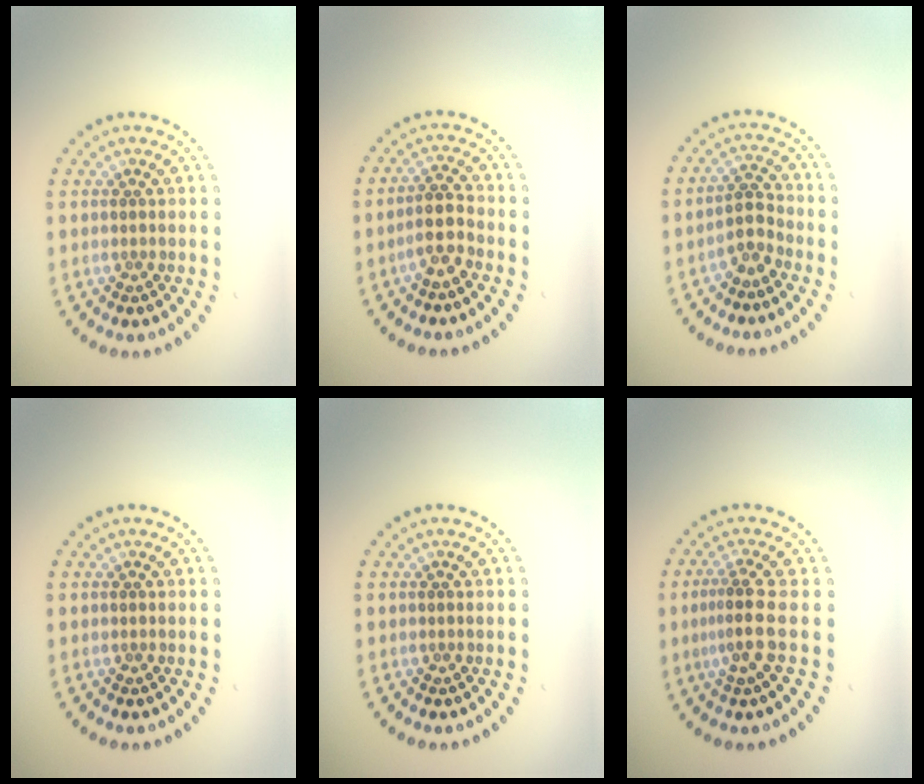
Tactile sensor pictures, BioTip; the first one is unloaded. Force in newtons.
{"total": 2.7, "press": 2.3, "slide": 1.5}
{"total": 2.1, "press": 1.7, "slide": 1.2}
{"total": 0.0}
{"total": 0.0}
{"total": 2.7, "press": 1.9, "slide": 2.0}